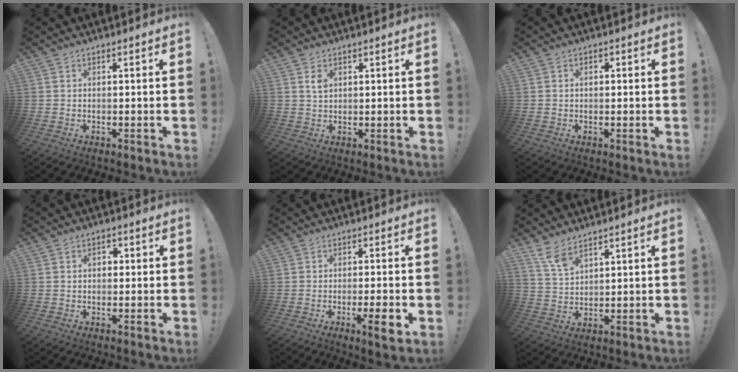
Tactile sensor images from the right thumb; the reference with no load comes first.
{"total": 2.9, "force": [1.3, 1.9, 1.8], "torque": [-0.015, -0.007, 0.018]}
{"total": 0.9, "force": [0.0, 0.6, 0.7], "torque": [-0.005, 0.000, -0.003]}
{"total": 2.0, "force": [0.1, 1.4, 1.4], "torque": [-0.011, -0.002, -0.004]}
{"total": 6.1, "force": [-2.3, 0.6, 5.6], "torque": [-0.077, -0.001, -0.035]}
{"total": 6.4, "force": [4.9, 2.1, 3.5], "torque": [-0.068, -0.027, 0.092]}